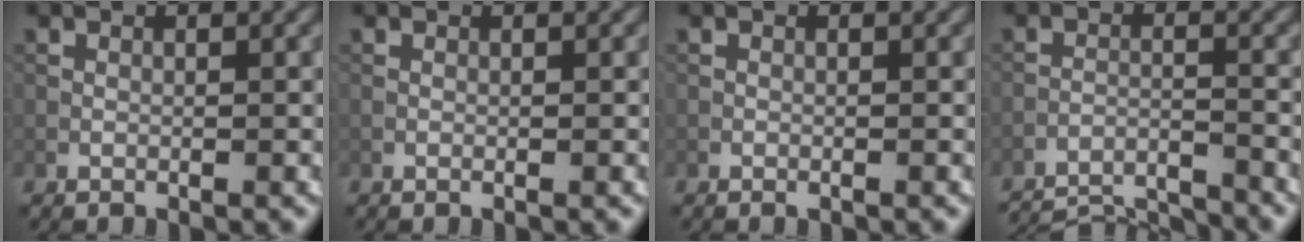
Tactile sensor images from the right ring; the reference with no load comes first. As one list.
[{"total": 0.0}, {"total": 0.0}, {"total": 10.8, "force": [-10.5, 1.7, 1.8], "torque": [-0.028, -0.018, -0.156]}]